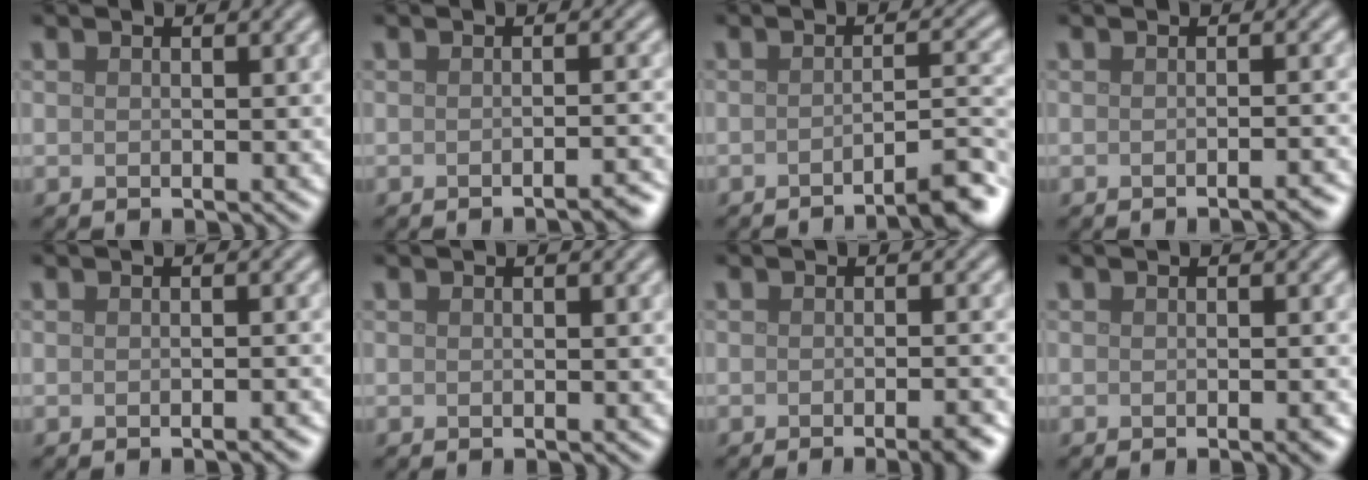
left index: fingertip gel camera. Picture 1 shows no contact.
{"total": 2.3, "force": [-1.6, 0.5, 1.6], "torque": [-0.008, 0.003, -0.027]}
{"total": 4.9, "force": [-3.3, 0.8, 3.4], "torque": [-0.032, 0.014, -0.053]}
{"total": 1.9, "force": [-1.2, 0.4, 1.3], "torque": [-0.007, 0.001, -0.020]}
{"total": 1.1, "force": [-0.7, 0.2, 0.8], "torque": [-0.006, 0.001, -0.012]}
{"total": 0.0}
{"total": 4.0, "force": [-2.1, 1.1, 3.3], "torque": [-0.025, 0.002, -0.025]}
{"total": 1.2, "force": [-0.5, 0.2, 1.1], "torque": [-0.010, 0.000, -0.007]}